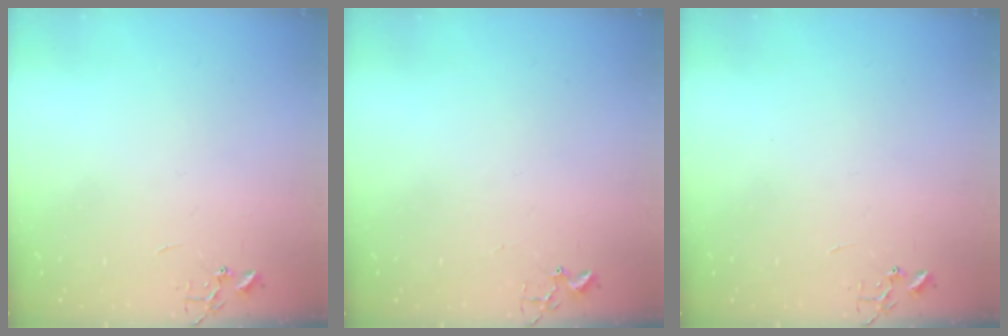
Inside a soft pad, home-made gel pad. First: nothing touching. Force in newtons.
{"total": 1.8, "press": 1.8, "slide": 0.2}
{"total": 0.0}